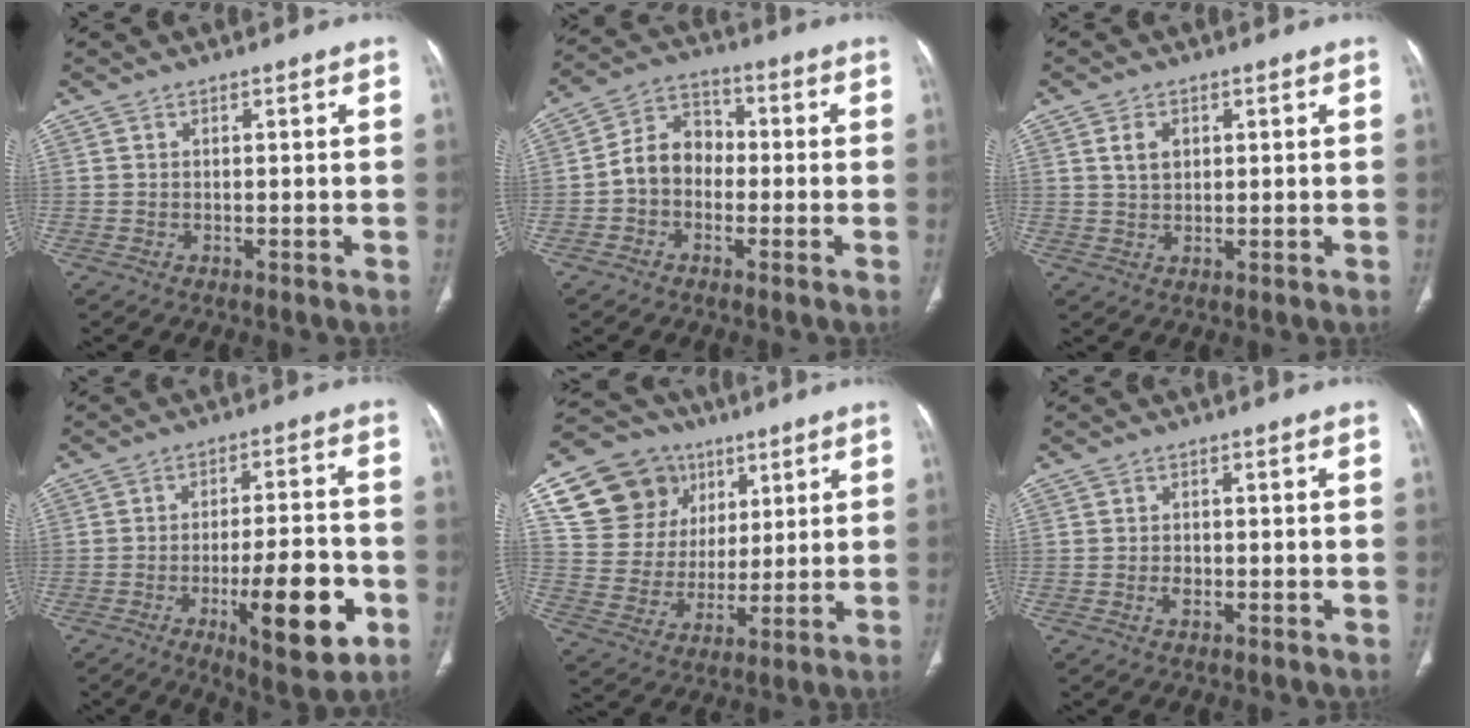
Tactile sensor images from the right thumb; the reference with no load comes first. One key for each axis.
{"total": 7.9, "fx": -1.5, "fy": 6.4, "fz": 4.5, "tx": -0.058, "ty": 0.034, "tz": -0.044}
{"total": 3.4, "fx": 1.1, "fy": 2.3, "fz": 2.2, "tx": -0.031, "ty": -0.003, "tz": 0.022}
{"total": 15.7, "fx": -5.6, "fy": 4.8, "fz": 13.9, "tx": -0.194, "ty": 0.018, "tz": -0.074}
{"total": 17.9, "fx": 8.2, "fy": 14.5, "fz": 6.7, "tx": -0.085, "ty": -0.001, "tz": 0.157}
{"total": 1.7, "fx": -0.5, "fy": 1.1, "fz": 1.2, "tx": -0.020, "ty": 0.002, "tz": -0.008}